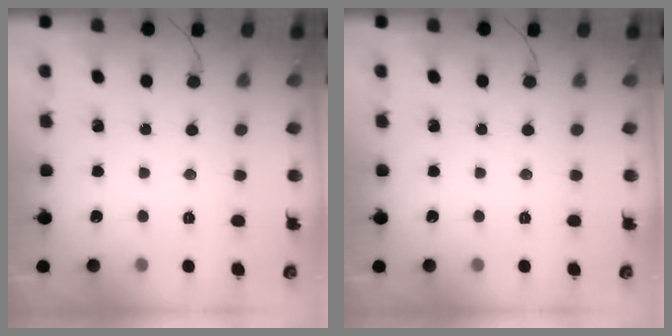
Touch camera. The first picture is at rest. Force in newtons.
{"total": 0.0}